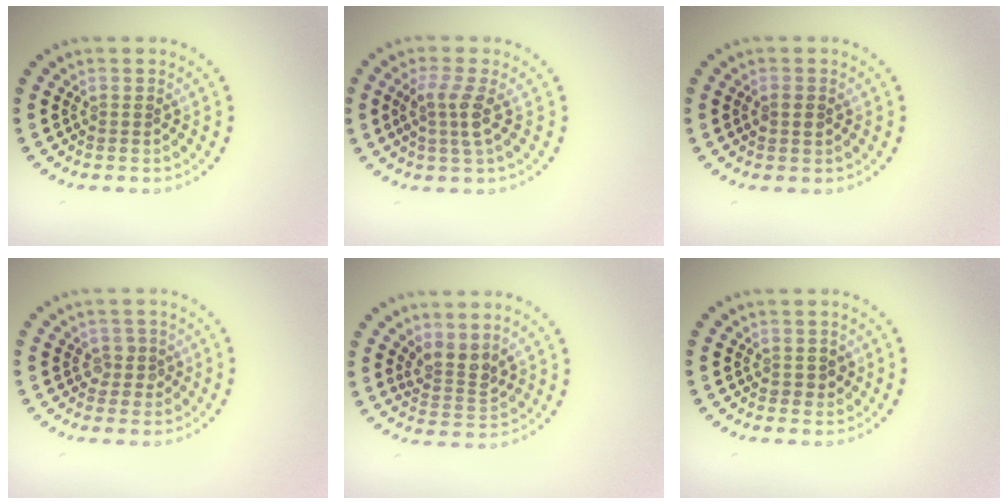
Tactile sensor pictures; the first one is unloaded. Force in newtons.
{"total": 2.5, "press": 2.0, "slide": 1.5}
{"total": 1.0, "press": 1.0, "slide": 0.1}
{"total": 1.3, "press": 1.1, "slide": 0.7}
{"total": 2.5, "press": 1.9, "slide": 1.7}
{"total": 0.8, "press": 0.8, "slide": 0.2}